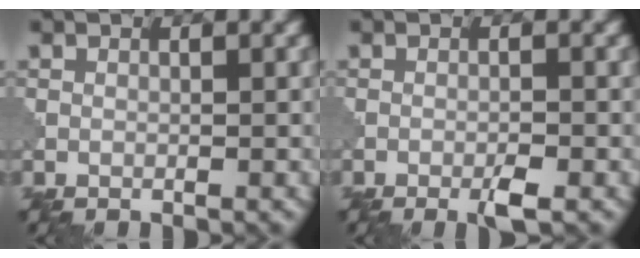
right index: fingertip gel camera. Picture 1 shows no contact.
{"total": 1.9, "force": [-1.1, 0.2, 1.6], "torque": [-0.026, 0.001, -0.021]}